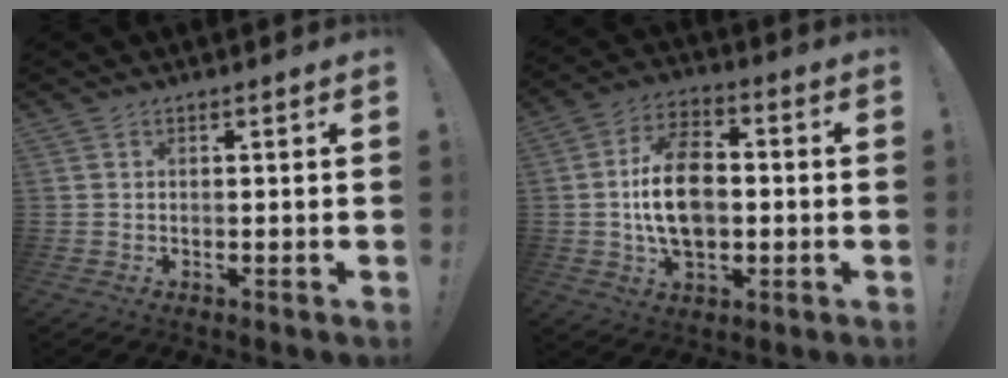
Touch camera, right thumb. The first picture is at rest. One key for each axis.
{"total": 16.1, "fx": -0.9, "fy": 10.6, "fz": 12.1, "tx": -0.205, "ty": 0.006, "tz": -0.019}